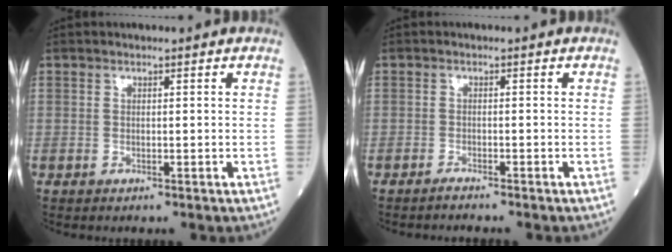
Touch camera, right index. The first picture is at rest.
{"total": 1.2, "force": [-1.2, -0.2, 0.3], "torque": [-0.008, -0.001, -0.019]}